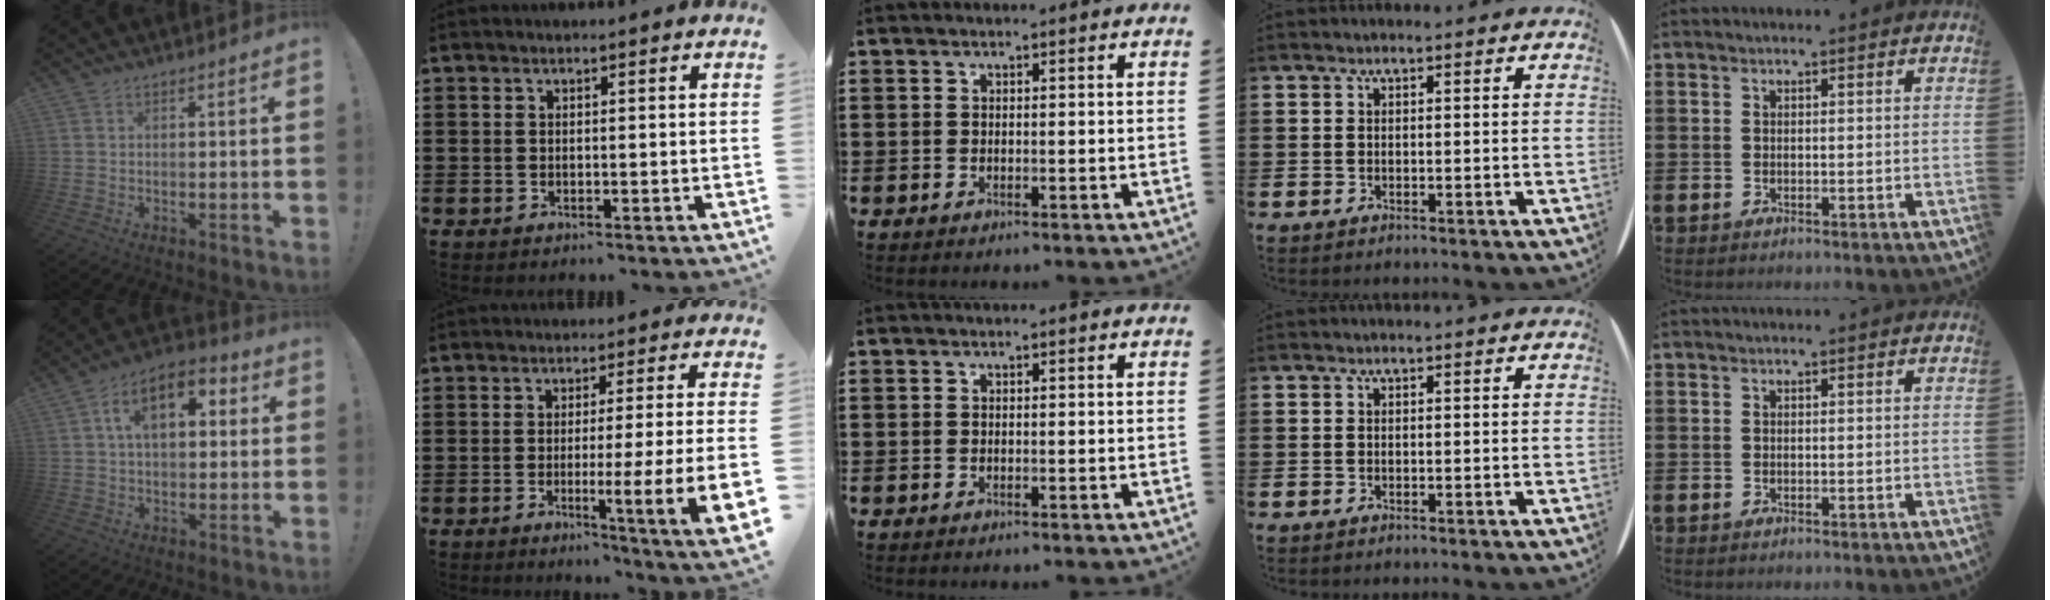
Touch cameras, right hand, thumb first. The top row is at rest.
{"thumb": {"total": 11.8, "force": [3.4, 6.8, 9.1], "torque": [-0.136, 0.003, 0.056]}, "index": {"total": 6.4, "force": [-0.9, -0.4, 6.3], "torque": [-0.099, -0.020, -0.021]}}